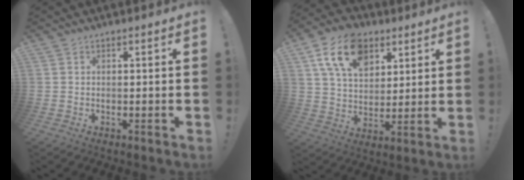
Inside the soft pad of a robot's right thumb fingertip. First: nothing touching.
{"total": 16.6, "force": [8.0, 10.8, 9.7], "torque": [-0.152, -0.030, 0.150]}